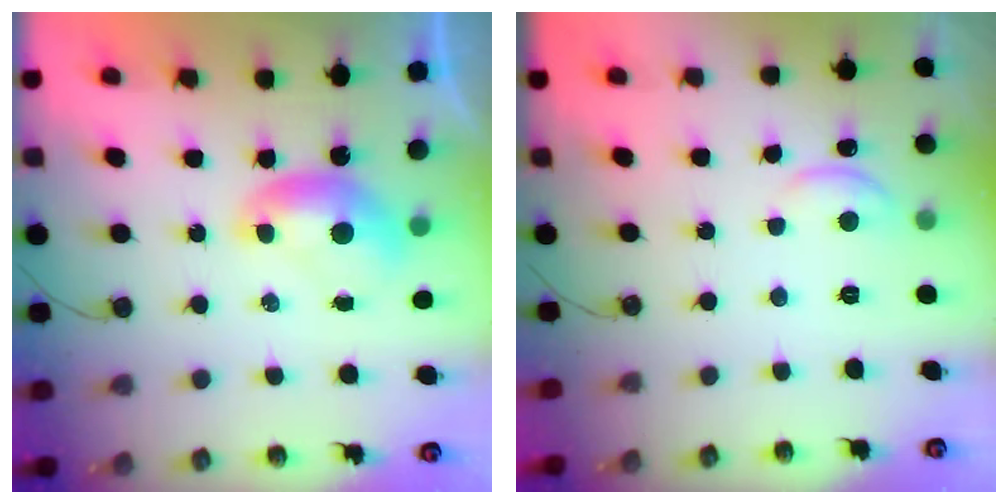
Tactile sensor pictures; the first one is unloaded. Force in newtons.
{"total": 0.0}